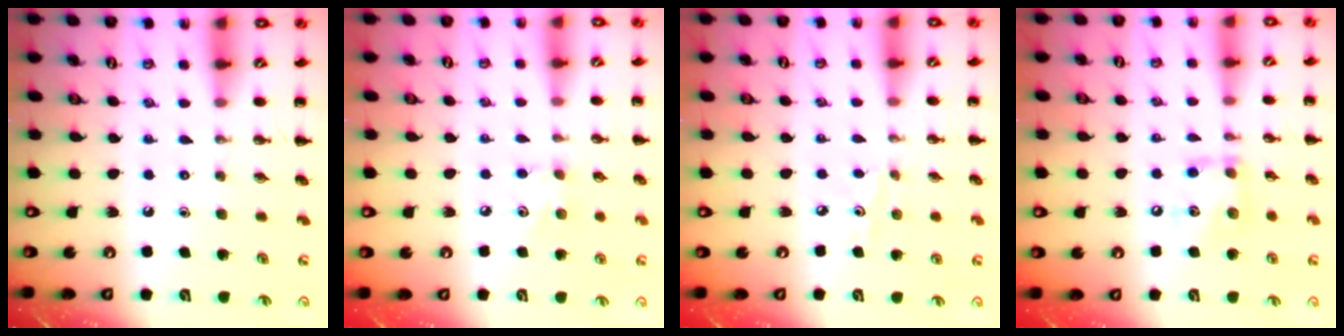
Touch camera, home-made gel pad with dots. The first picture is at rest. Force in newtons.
{"total": 4.6, "press": 4.5, "slide": 1.1}
{"total": 4.4, "press": 4.2, "slide": 1.4}
{"total": 10.1, "press": 10.0, "slide": 1.2}